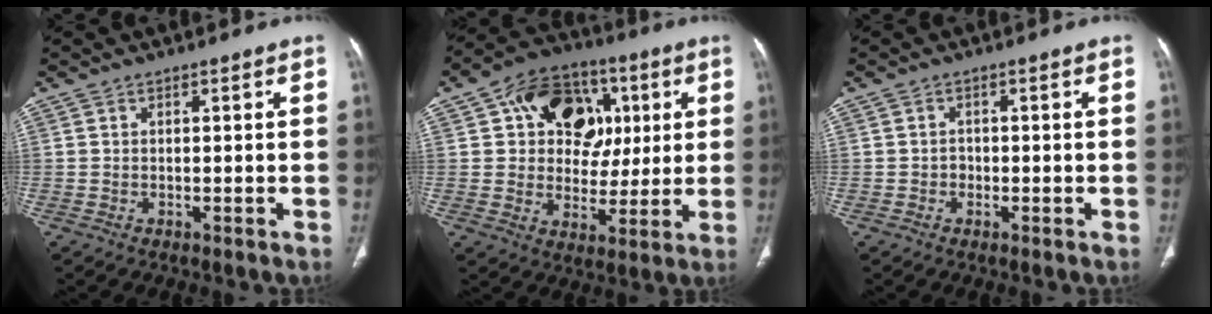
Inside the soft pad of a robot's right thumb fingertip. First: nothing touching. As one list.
[{"total": 18.2, "force": [5.1, 13.2, 11.4], "torque": [-0.123, 0.011, 0.079]}, {"total": 1.2, "force": [-0.4, 1.1, 0.4], "torque": [0.002, 0.006, -0.009]}]